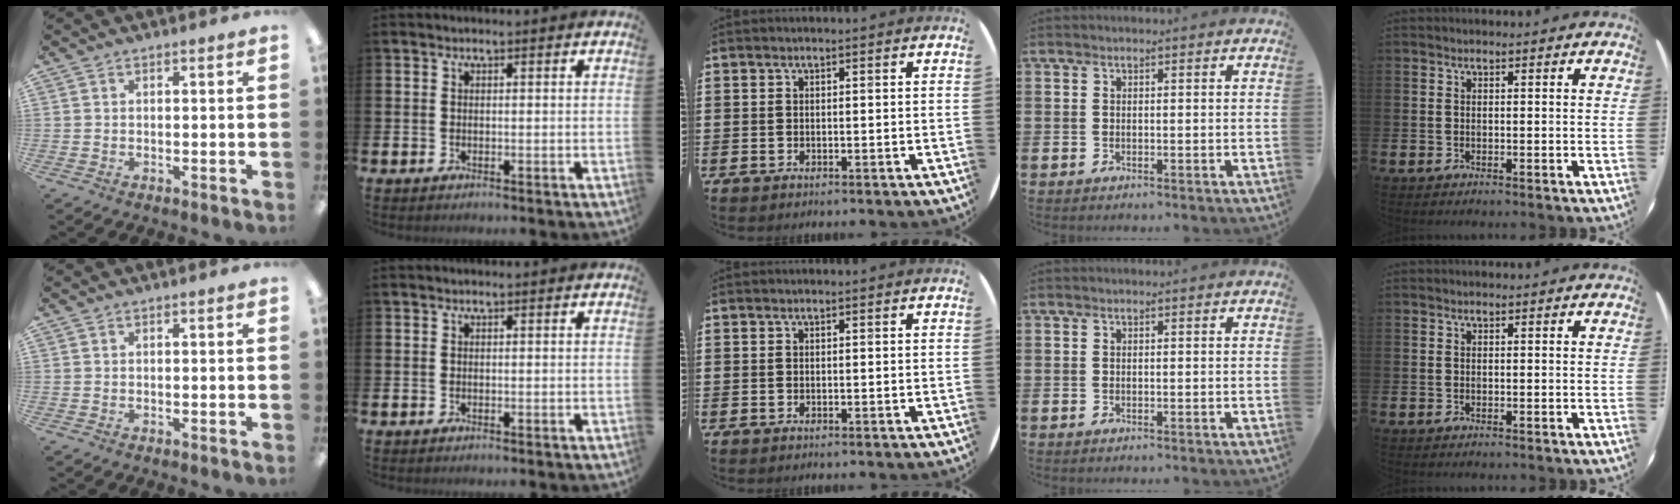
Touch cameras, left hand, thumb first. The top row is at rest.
{}